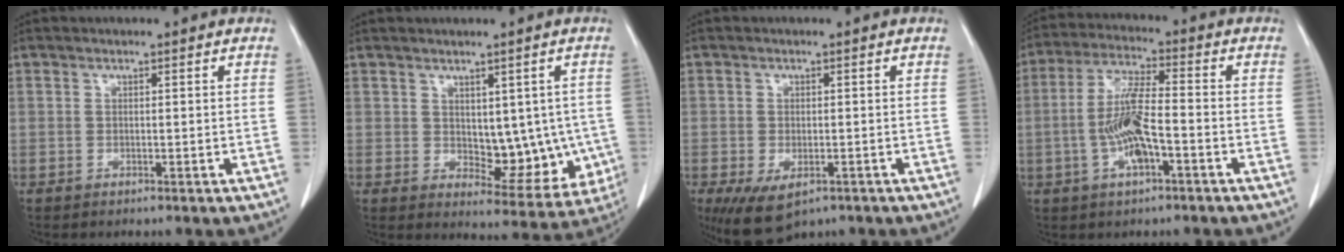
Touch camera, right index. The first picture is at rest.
{"total": 9.1, "force": [-0.2, 5.2, 7.5], "torque": [-0.076, -0.001, 0.014]}
{"total": 6.7, "force": [-3.8, 3.4, 4.4], "torque": [-0.076, -0.012, -0.054]}
{"total": 9.1, "force": [-2.4, 2.0, 8.6], "torque": [-0.177, 0.006, -0.048]}